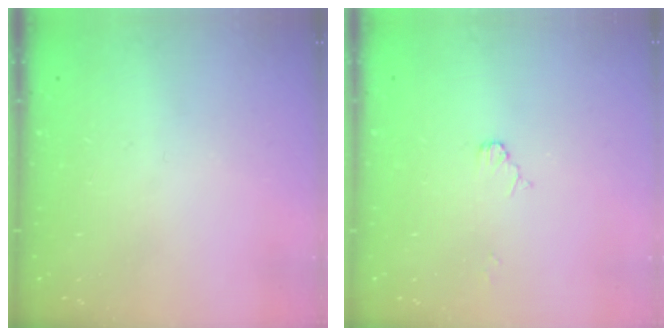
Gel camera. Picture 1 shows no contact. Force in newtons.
{"total": 2.0, "press": 2.0, "slide": 0.2}